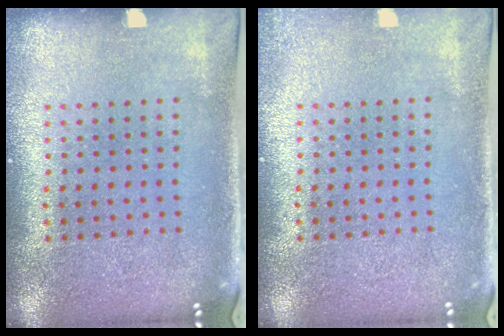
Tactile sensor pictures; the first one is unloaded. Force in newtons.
{"total": 1.0, "press": 1.0, "slide": 0.3}